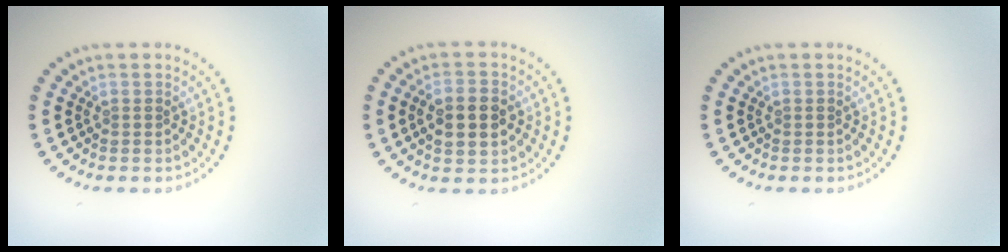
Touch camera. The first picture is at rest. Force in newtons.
{"total": 3.7, "press": 3.7, "slide": 0.1}
{"total": 0.0}